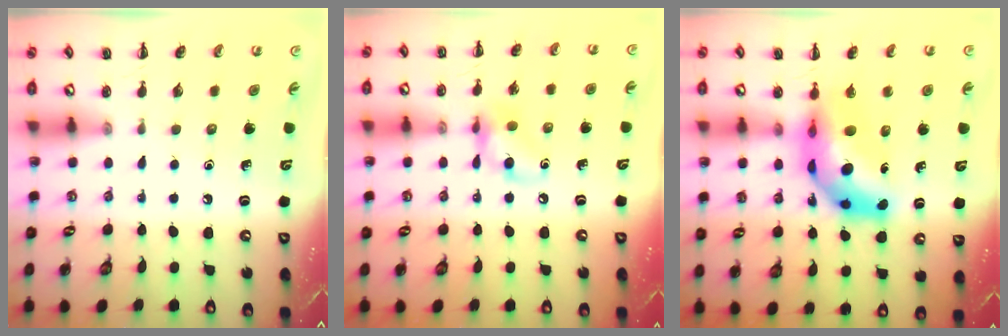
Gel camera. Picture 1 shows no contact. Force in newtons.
{"total": 9.7, "press": 9.6, "slide": 1.3}
{"total": 11.6, "press": 11.1, "slide": 3.3}